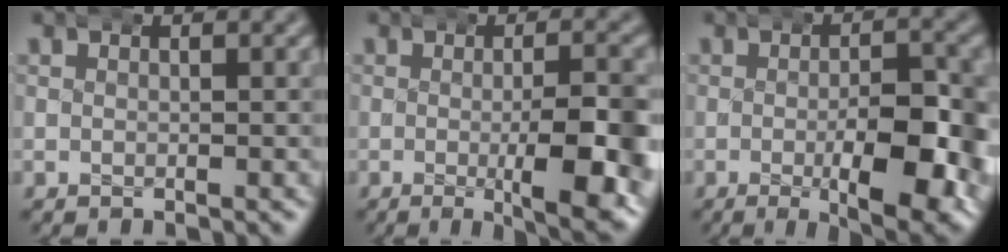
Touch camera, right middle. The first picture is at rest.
{"total": 9.5, "force": [-2.4, 2.9, 8.7], "torque": [-0.107, -0.018, -0.028]}
{"total": 11.1, "force": [-2.5, 4.3, 9.9], "torque": [-0.129, -0.025, -0.027]}